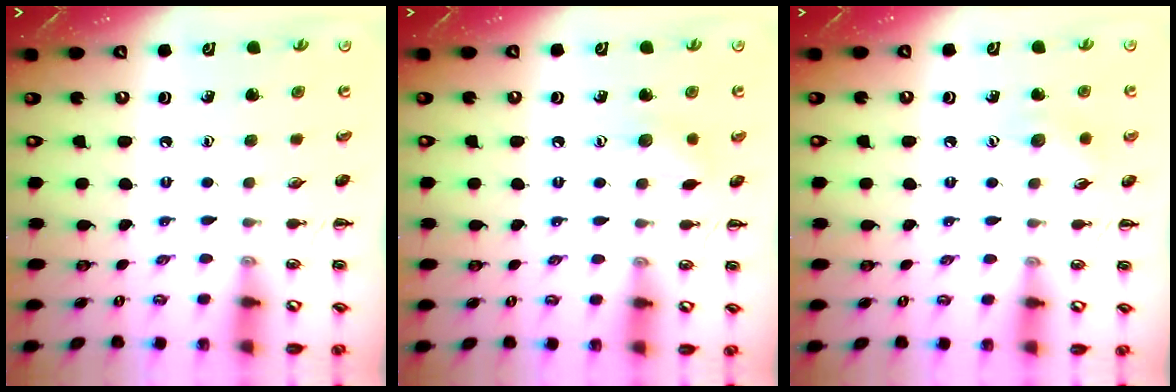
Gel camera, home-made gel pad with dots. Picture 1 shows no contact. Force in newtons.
{"total": 6.2, "press": 6.1, "slide": 0.9}
{"total": 6.8, "press": 6.6, "slide": 1.6}